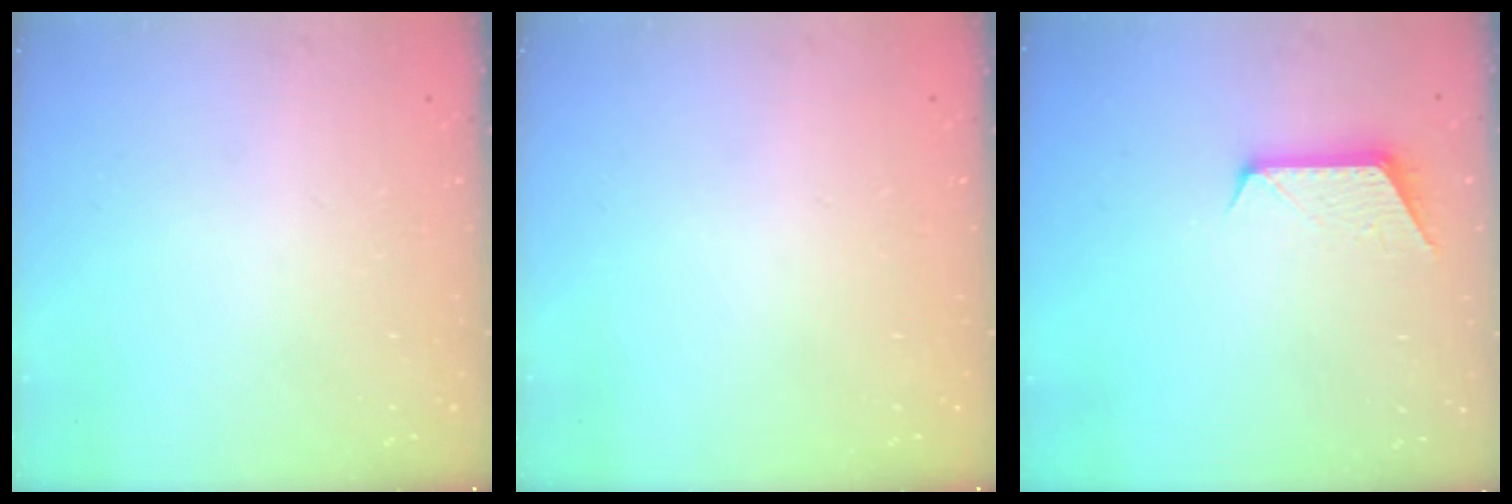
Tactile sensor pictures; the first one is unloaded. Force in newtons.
{"total": 0.0}
{"total": 7.2, "press": 7.2, "slide": 0.6}